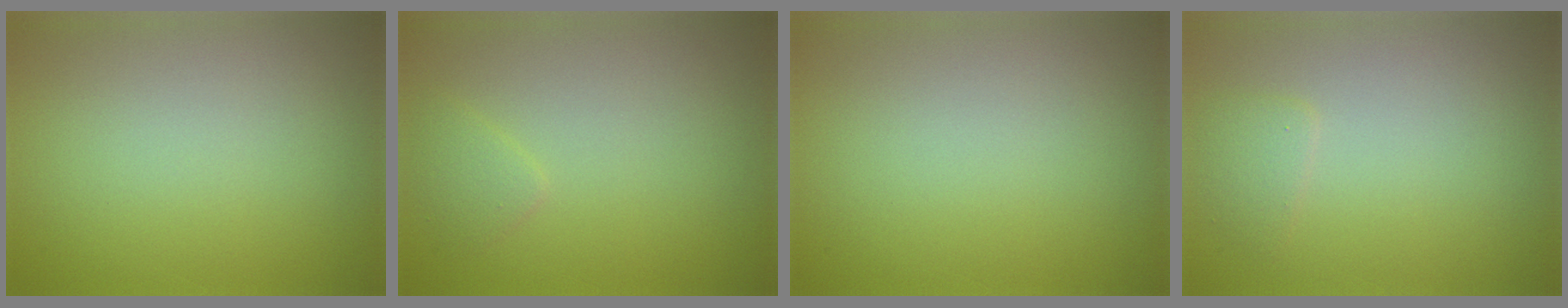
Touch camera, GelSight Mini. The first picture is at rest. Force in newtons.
{"total": 1.2, "press": 1.2, "slide": 0.1}
{"total": 0.0}
{"total": 1.1, "press": 1.1, "slide": 0.2}